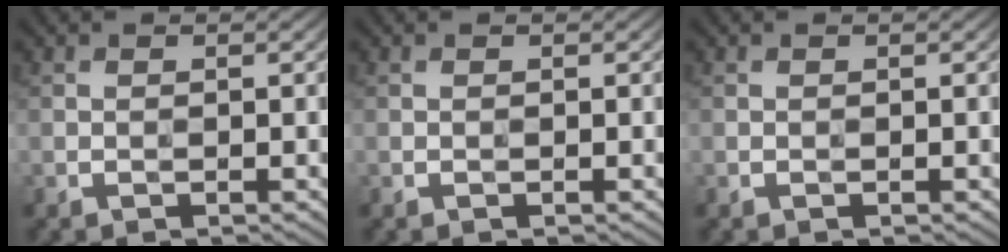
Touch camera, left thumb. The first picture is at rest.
{"total": 0.0}
{"total": 0.0}